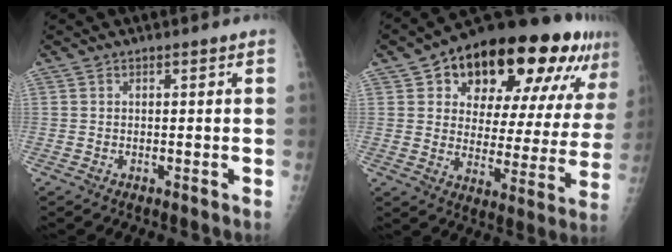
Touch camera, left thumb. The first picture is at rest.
{"total": 27.6, "force": [14.5, 12.3, 19.9], "torque": [-0.254, -0.004, 0.211]}